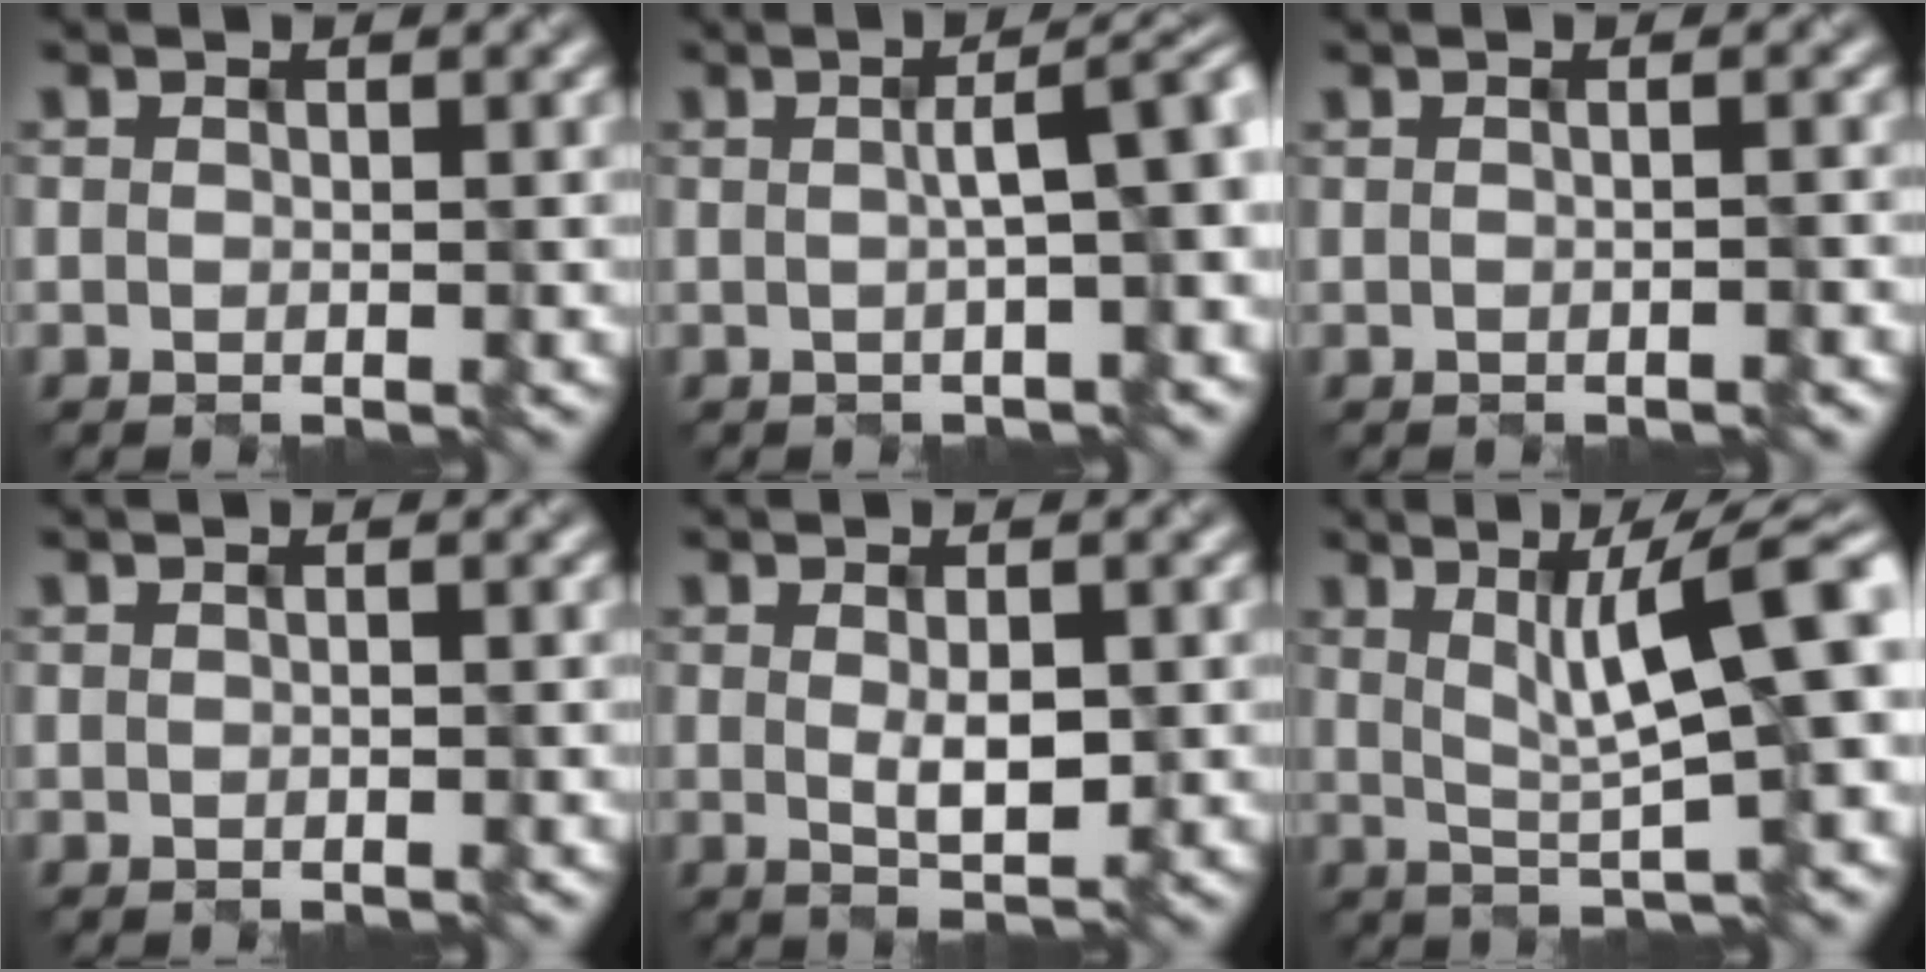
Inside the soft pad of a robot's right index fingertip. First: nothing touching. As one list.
[{"total": 6.0, "force": [0.4, 1.8, 5.7], "torque": [-0.047, 0.019, 0.007]}, {"total": 1.9, "force": [-0.1, 0.9, 1.6], "torque": [-0.005, 0.004, -0.012]}, {"total": 0.7, "force": [0.1, 0.3, 0.7], "torque": [-0.008, -0.001, -0.001]}, {"total": 2.6, "force": [0.0, 0.7, 2.5], "torque": [-0.047, -0.006, 0.011]}, {"total": 9.6, "force": [2.1, 2.1, 9.1], "torque": [-0.133, 0.012, 0.040]}]